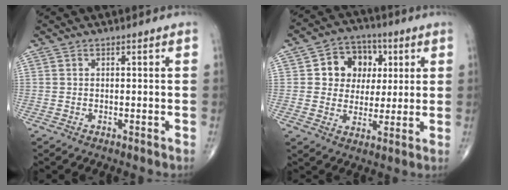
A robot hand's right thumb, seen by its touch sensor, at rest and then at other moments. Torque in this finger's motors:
{"motor_torque": [0.09, 0.14, 0.12, 0.06, 0.16]}